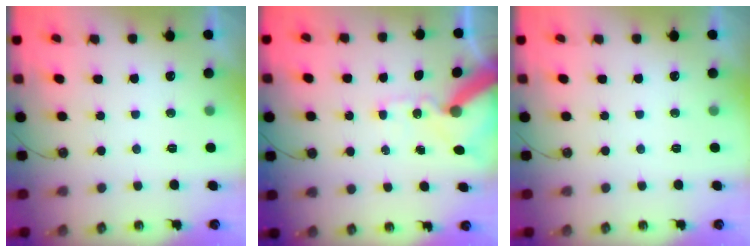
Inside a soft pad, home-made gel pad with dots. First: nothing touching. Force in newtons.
{"total": 13.2, "press": 13.1, "slide": 2.0}
{"total": 0.0}